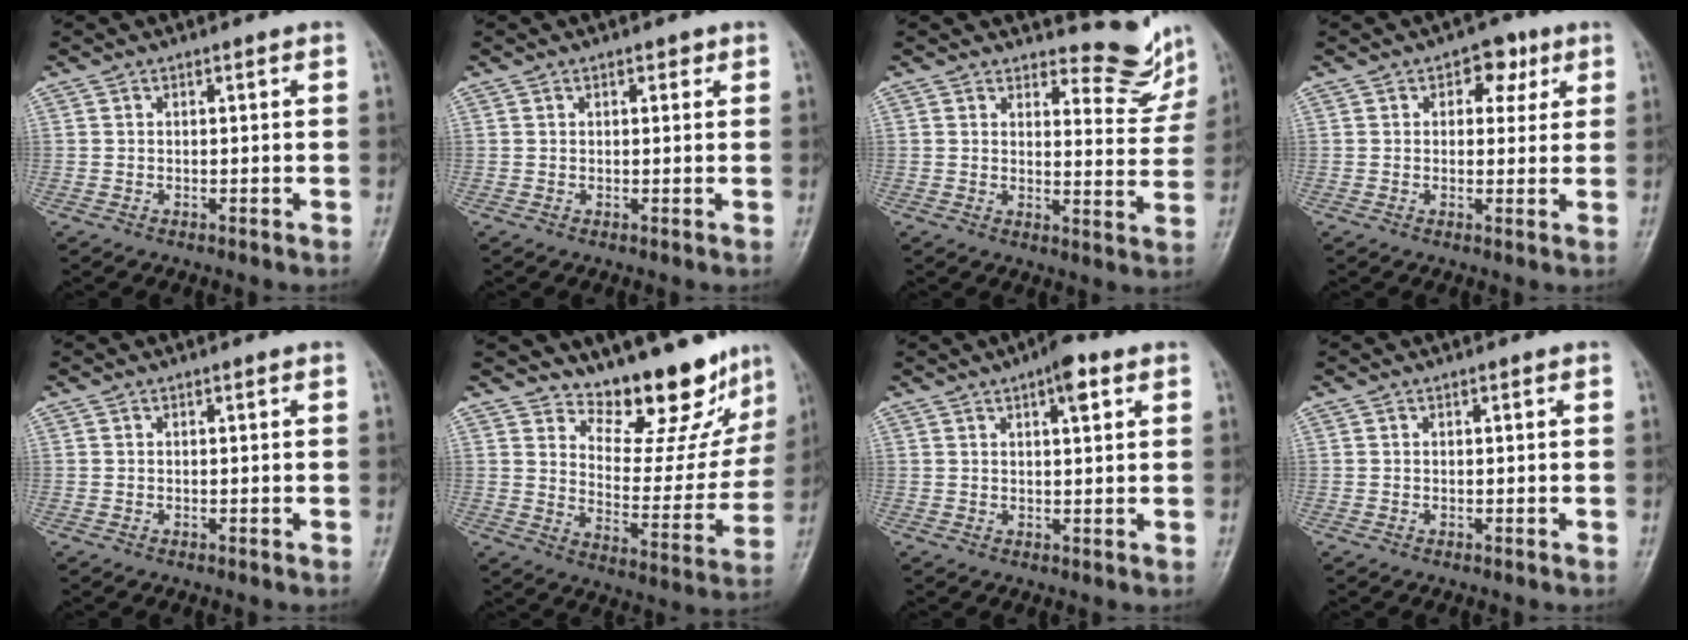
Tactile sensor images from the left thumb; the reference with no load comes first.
{"total": 1.4, "force": [0.8, 0.8, 0.8], "torque": [-0.002, -0.001, 0.007]}
{"total": 8.1, "force": [7.7, 2.5, 1.2], "torque": [0.011, -0.079, 0.087]}
{"total": 5.2, "force": [2.2, 3.7, 3.0], "torque": [-0.003, -0.002, 0.023]}
{"total": 0.0}
{"total": 16.0, "force": [14.2, 5.1, 5.4], "torque": [-0.028, -0.120, 0.197]}
{"total": 4.7, "force": [2.5, 1.5, 3.7], "torque": [-0.048, -0.003, 0.033]}
{"total": 0.0}